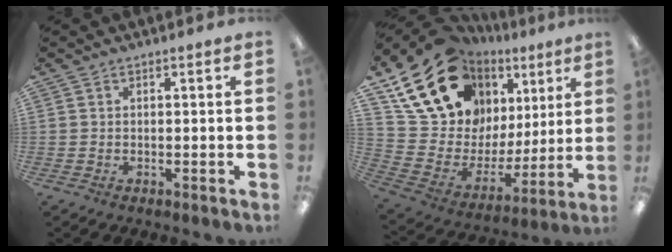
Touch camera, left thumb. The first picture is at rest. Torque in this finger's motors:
{"motor_torque": [1.04, 2.13, 1.50, -1.27, 0.25]}